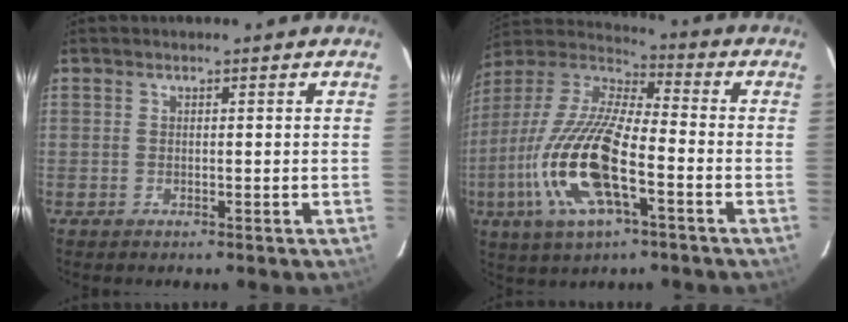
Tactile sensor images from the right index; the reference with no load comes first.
{"total": 19.8, "force": [-7.0, 6.2, 17.5], "torque": [-0.364, -0.023, -0.140]}